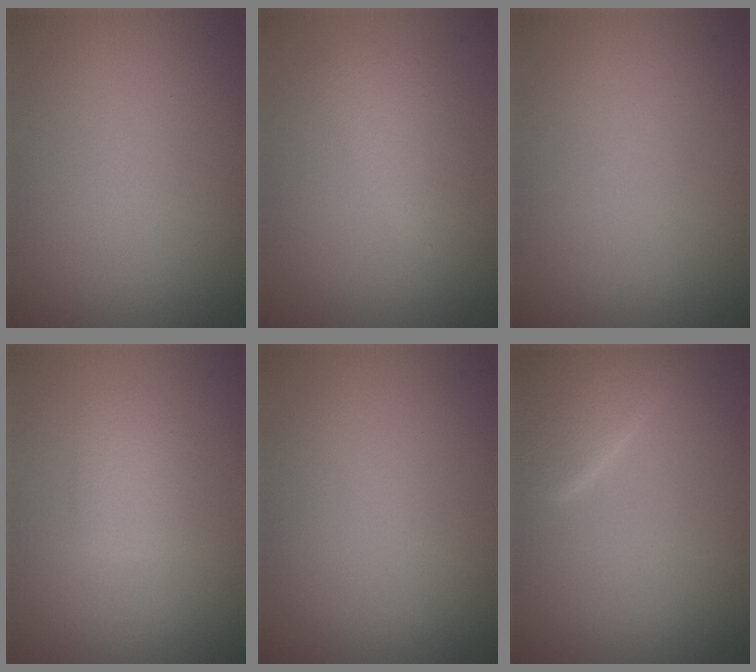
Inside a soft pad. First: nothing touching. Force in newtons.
{"total": 2.3, "press": 2.3, "slide": 0.1}
{"total": 0.0}
{"total": 1.7, "press": 1.7, "slide": 0.3}
{"total": 0.0}
{"total": 3.5, "press": 3.5, "slide": 0.3}